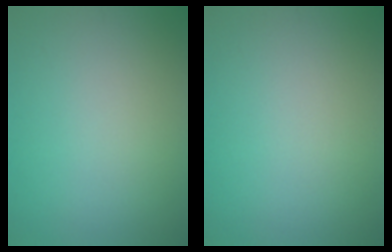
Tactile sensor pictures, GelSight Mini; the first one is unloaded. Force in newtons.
{"total": 0.0}